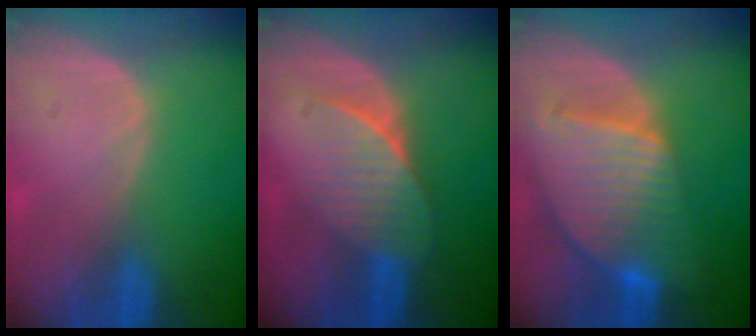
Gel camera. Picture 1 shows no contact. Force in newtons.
{"total": 6.6, "press": 6.2, "slide": 2.5}
{"total": 9.6, "press": 8.4, "slide": 4.8}